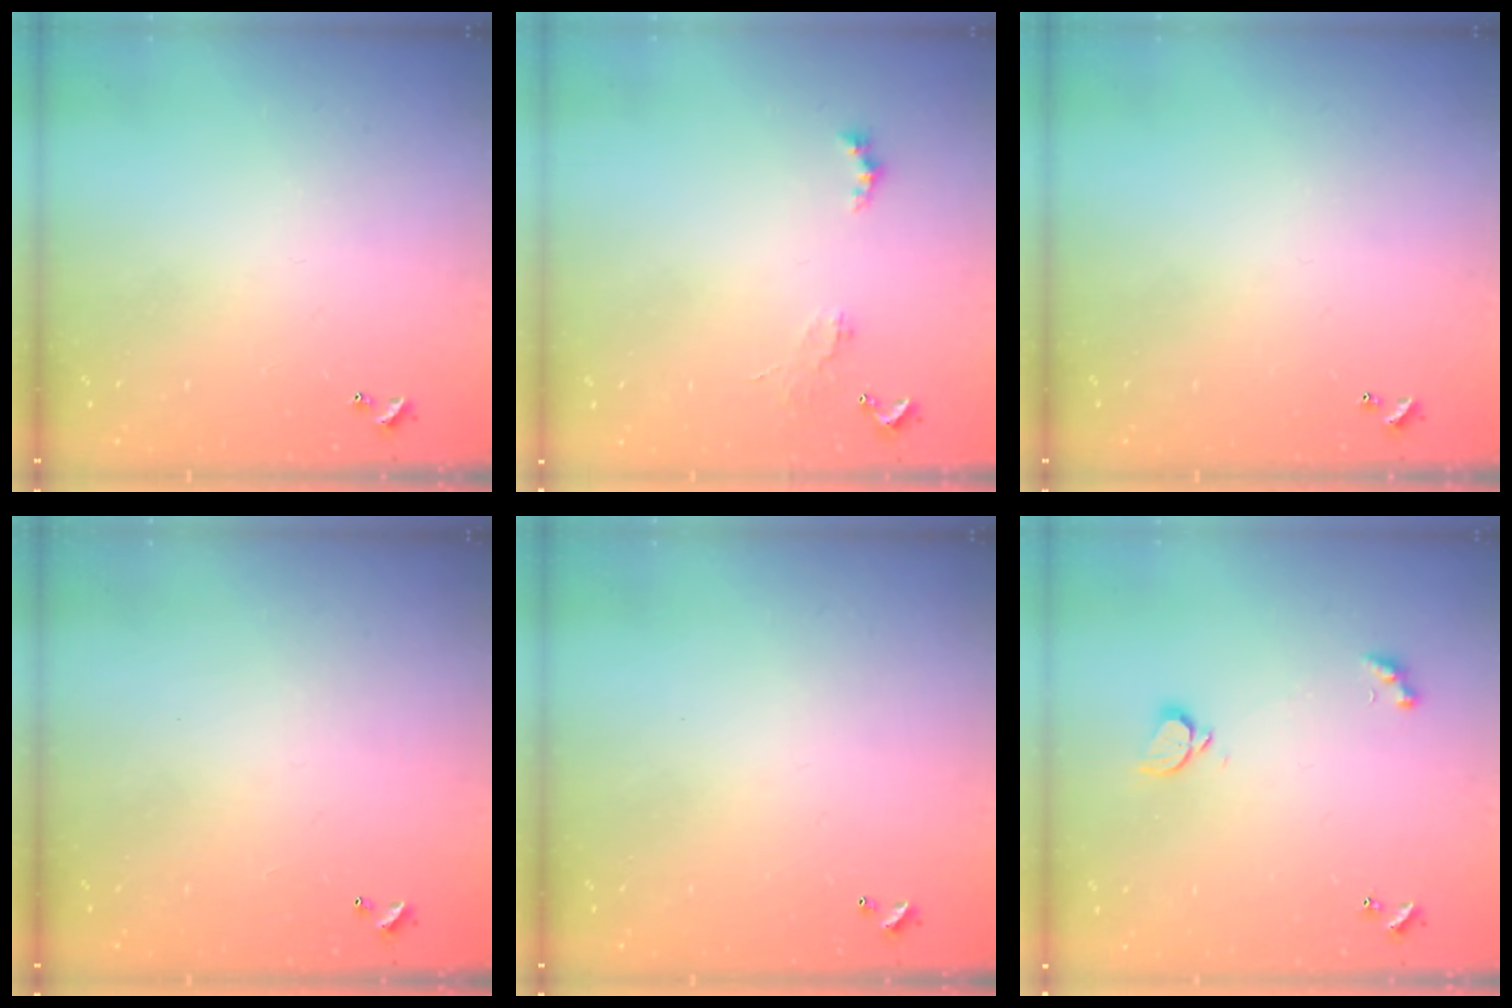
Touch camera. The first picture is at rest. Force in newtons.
{"total": 1.9, "press": 1.8, "slide": 0.5}
{"total": 0.0}
{"total": 2.9, "press": 2.9, "slide": 0.1}
{"total": 2.9, "press": 2.9, "slide": 0.1}
{"total": 2.1, "press": 1.9, "slide": 0.9}